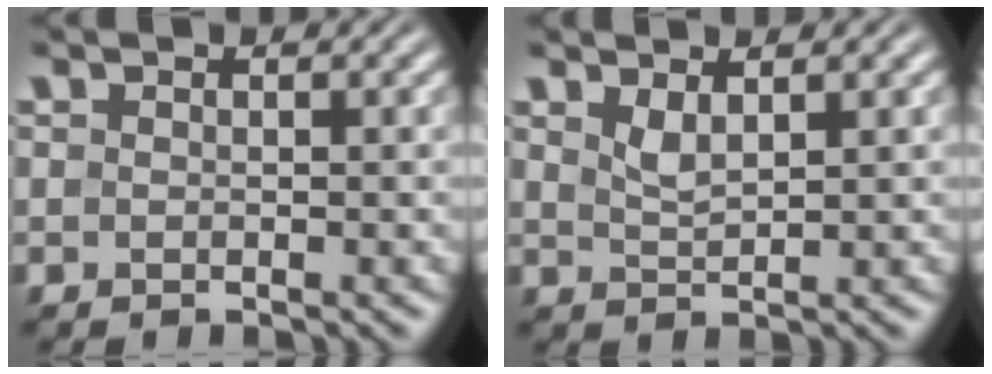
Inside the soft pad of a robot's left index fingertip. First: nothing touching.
{"total": 1.4, "force": [0.9, 0.4, 1.0], "torque": [-0.026, -0.002, 0.024]}